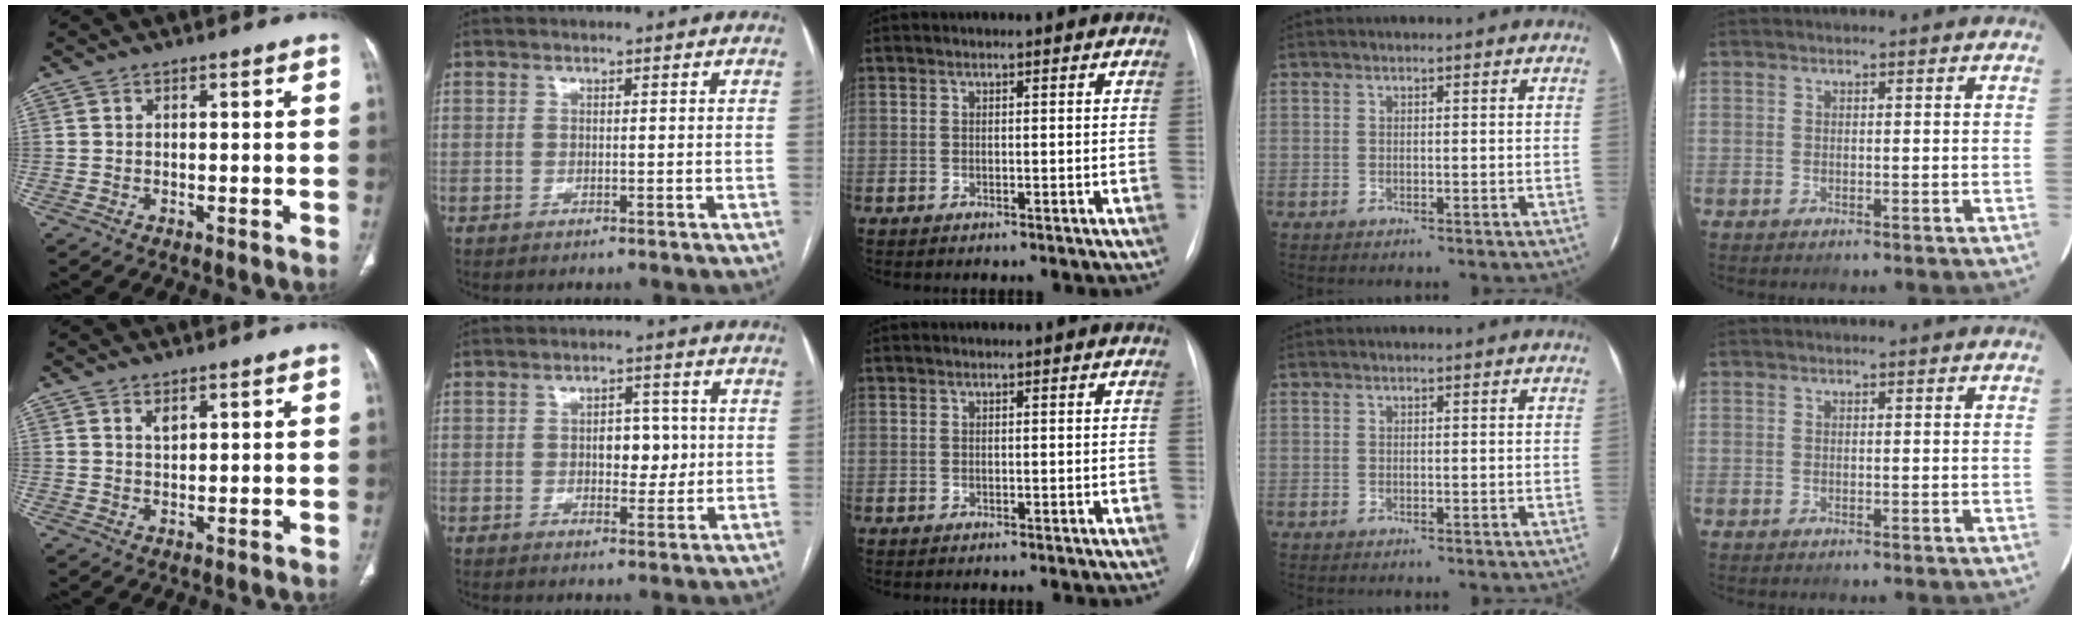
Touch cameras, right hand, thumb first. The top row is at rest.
{"thumb": {"total": 1.6, "force": [1.0, 0.7, 0.9], "torque": [-0.011, -0.008, 0.021]}, "index": {"total": 5.0, "force": [0.2, 2.8, 4.1], "torque": [-0.052, 0.007, 0.006]}}